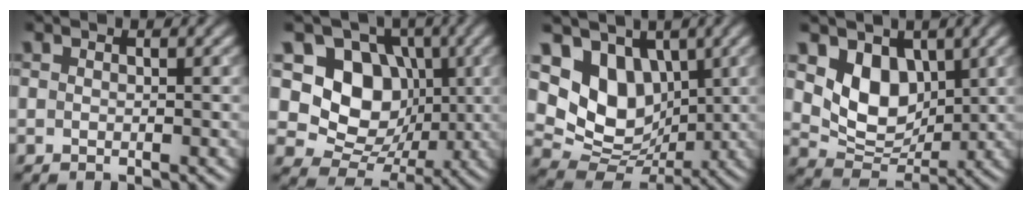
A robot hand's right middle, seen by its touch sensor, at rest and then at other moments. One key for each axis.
{"total": 8.8, "fx": 1.5, "fy": 7.3, "fz": 4.6, "tx": -0.076, "ty": -0.008, "tz": 0.008}
{"total": 7.7, "fx": 2.2, "fy": 6.0, "fz": 4.3, "tx": -0.084, "ty": -0.023, "tz": 0.036}
{"total": 5.7, "fx": 1.8, "fy": 4.2, "fz": 3.5, "tx": -0.063, "ty": -0.016, "tz": 0.035}